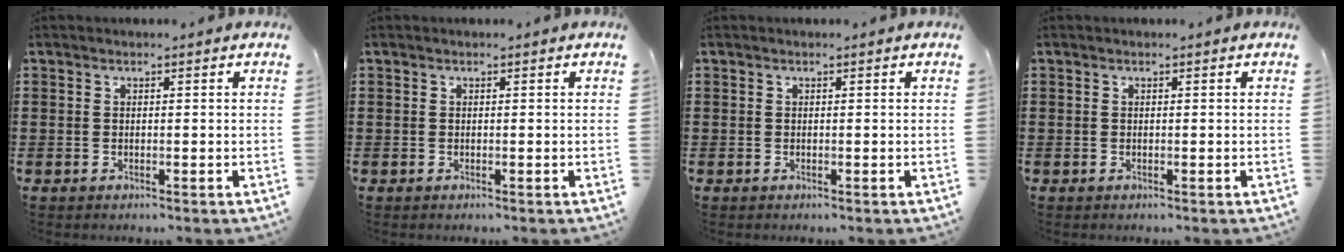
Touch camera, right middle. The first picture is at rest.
{"total": 0.0}
{"total": 0.0}
{"total": 0.0}